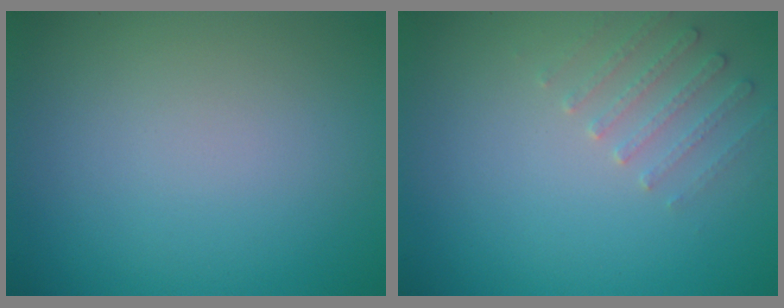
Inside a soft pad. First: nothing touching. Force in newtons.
{"total": 1.9, "press": 1.8, "slide": 0.6}